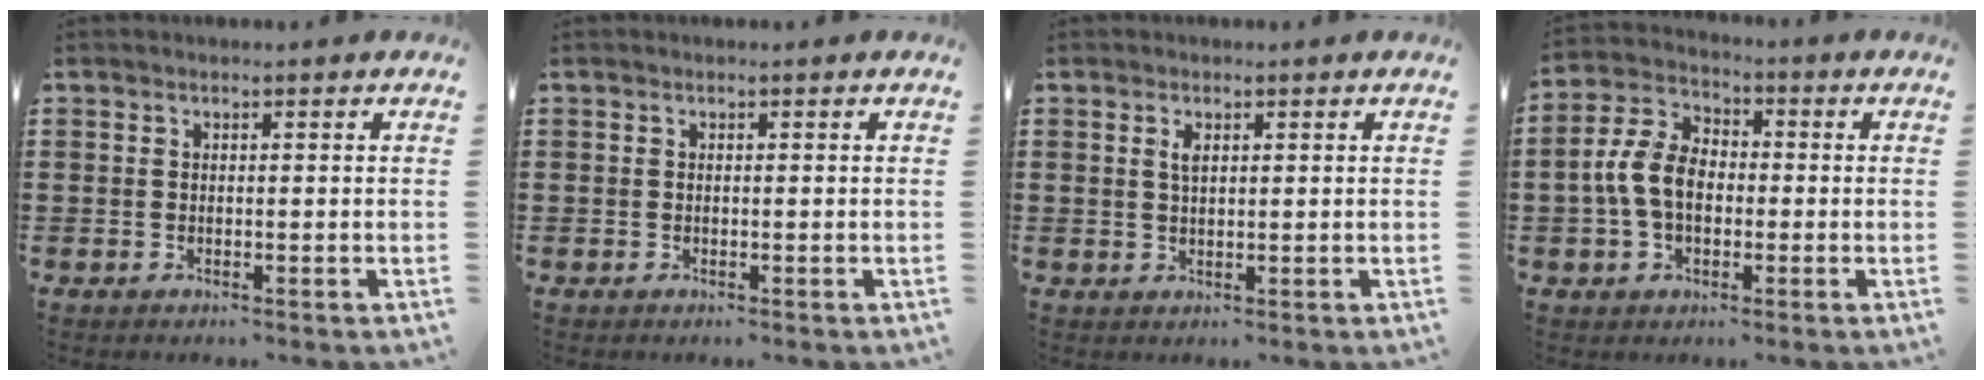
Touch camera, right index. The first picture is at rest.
{"total": 0.0}
{"total": 1.7, "force": [0.7, 0.7, 1.4], "torque": [-0.031, 0.004, 0.011]}
{"total": 7.8, "force": [-0.9, 5.1, 5.8], "torque": [-0.150, 0.001, -0.026]}